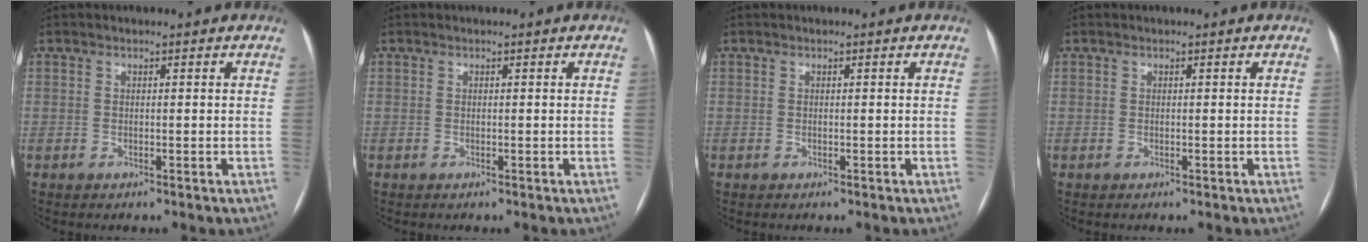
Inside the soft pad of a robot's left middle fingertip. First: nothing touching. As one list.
[{"total": 0.0}, {"total": 0.0}, {"total": 0.0}]